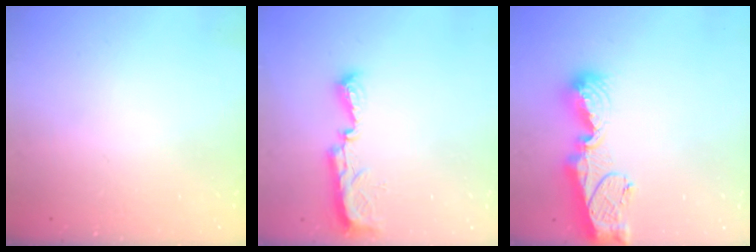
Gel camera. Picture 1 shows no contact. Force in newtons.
{"total": 7.8, "press": 7.8, "slide": 0.8}
{"total": 11.5, "press": 11.4, "slide": 1.4}